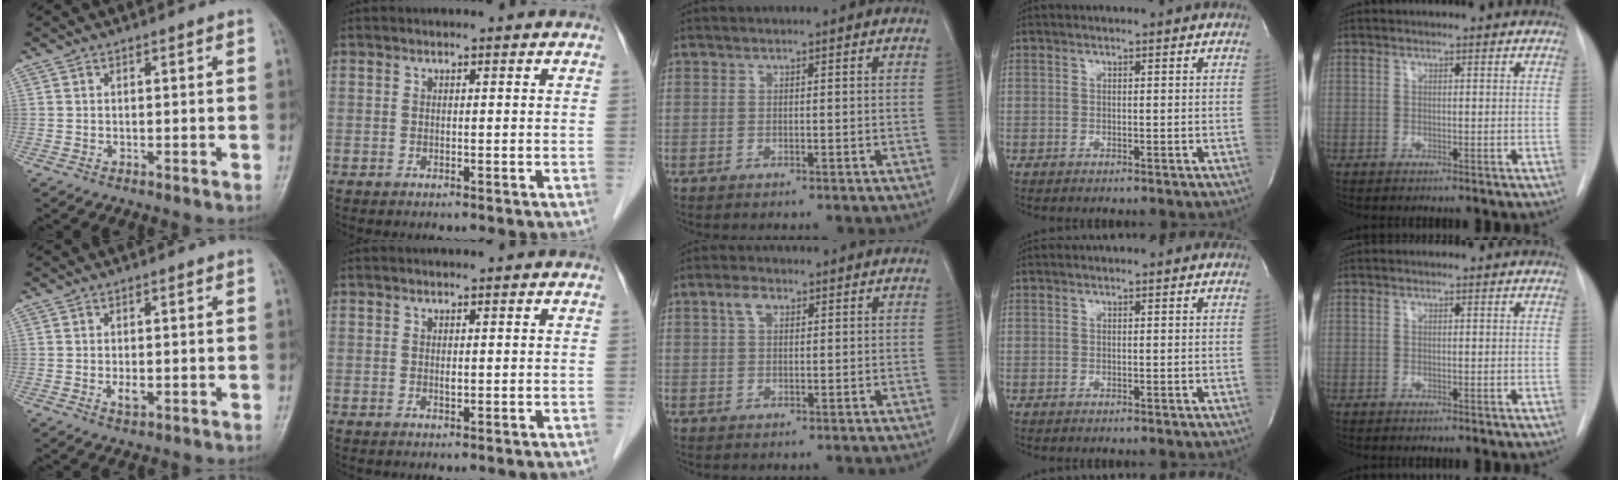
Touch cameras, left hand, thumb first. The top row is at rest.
{"thumb": {"total": 2.4, "force": [-0.3, 1.2, 2.0], "torque": [-0.035, -0.006, -0.005]}, "index": {"total": 0.7, "force": [-0.5, 0.1, 0.4], "torque": [-0.008, -0.007, -0.007]}, "middle": {"total": 2.5, "force": [1.1, 1.4, 1.7], "torque": [-0.037, 0.012, 0.023]}}